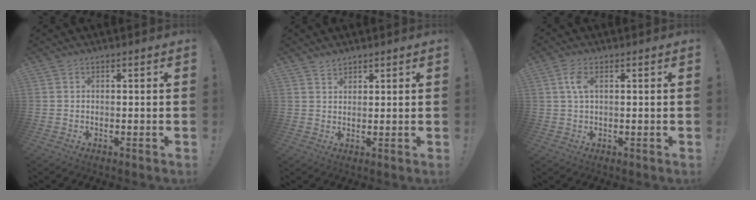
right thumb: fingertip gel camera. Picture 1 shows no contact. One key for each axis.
{"total": 2.3, "fx": 2.1, "fy": 1.1, "fz": 0.3, "tx": 0.005, "ty": -0.016, "tz": 0.036}
{"total": 4.4, "fx": 1.1, "fy": 2.2, "fz": 3.6, "tx": -0.066, "ty": 0.005, "tz": 0.017}